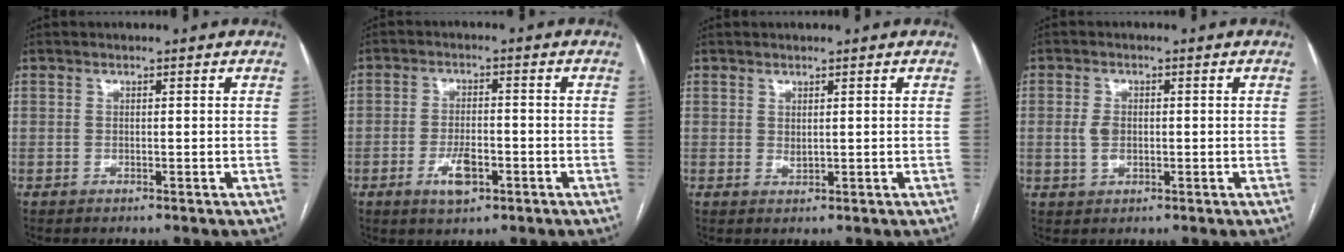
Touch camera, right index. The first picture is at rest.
{"total": 5.0, "force": [-2.3, 2.0, 4.0], "torque": [-0.079, -0.002, -0.035]}
{"total": 0.8, "force": [0.4, 0.3, 0.6], "torque": [-0.010, -0.005, 0.010]}
{"total": 2.8, "force": [-0.1, 1.8, 2.2], "torque": [-0.046, 0.002, -0.001]}